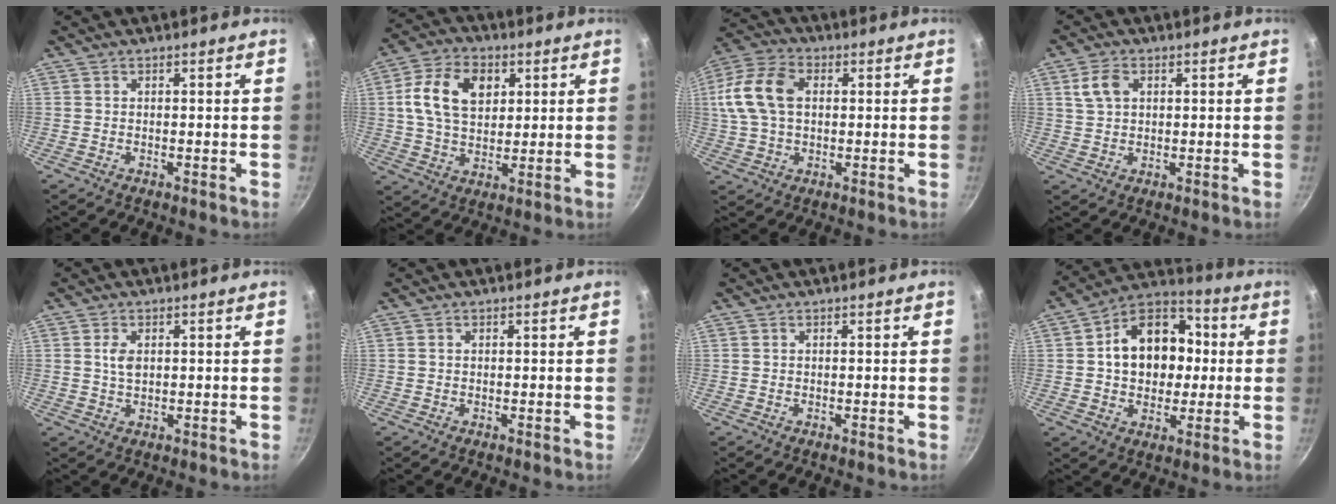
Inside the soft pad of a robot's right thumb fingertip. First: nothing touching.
{"total": 12.4, "force": [3.2, 8.5, 8.4], "torque": [-0.137, 0.002, 0.050]}
{"total": 13.3, "force": [2.2, 8.8, 9.8], "torque": [-0.187, 0.020, 0.029]}
{"total": 4.8, "force": [1.6, 3.2, 3.1], "torque": [-0.053, 0.003, 0.029]}
{"total": 2.9, "force": [0.7, 1.8, 2.2], "torque": [-0.035, -0.002, 0.012]}
{"total": 0.0}
{"total": 0.0}
{"total": 16.8, "force": [1.7, 12.8, 10.7], "torque": [-0.129, 0.028, 0.015]}